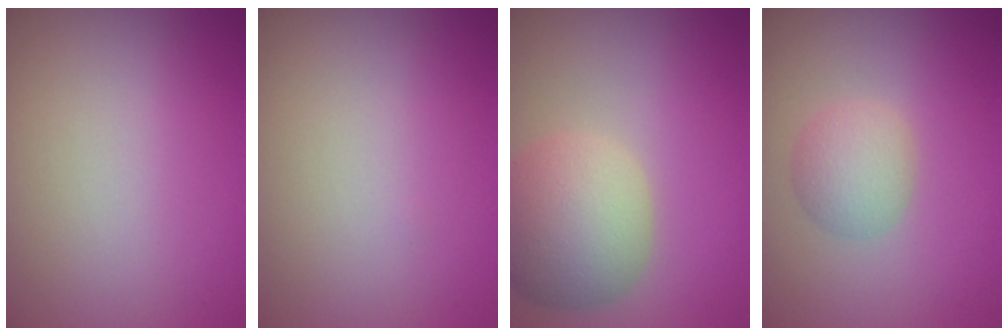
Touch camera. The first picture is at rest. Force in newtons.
{"total": 0.0}
{"total": 7.0, "press": 7.0, "slide": 0.3}
{"total": 2.7, "press": 2.7, "slide": 0.1}